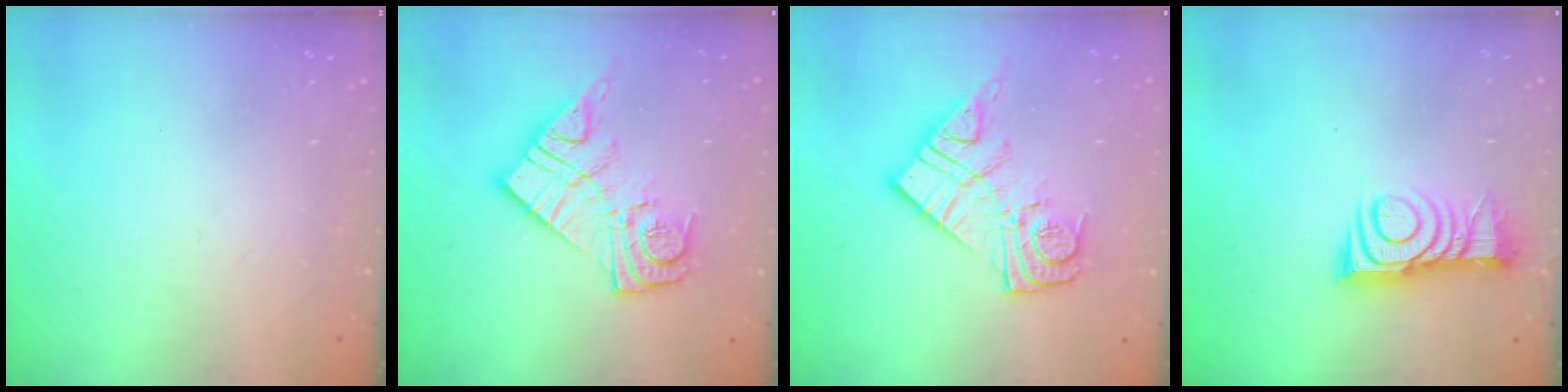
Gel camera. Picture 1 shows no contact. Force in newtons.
{"total": 16.3, "press": 16.2, "slide": 1.4}
{"total": 16.3, "press": 16.2, "slide": 1.4}
{"total": 10.7, "press": 10.6, "slide": 0.4}